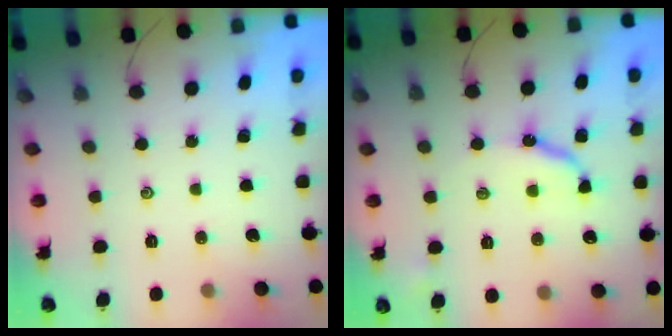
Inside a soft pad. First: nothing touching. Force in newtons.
{"total": 8.5, "press": 8.5, "slide": 0.6}